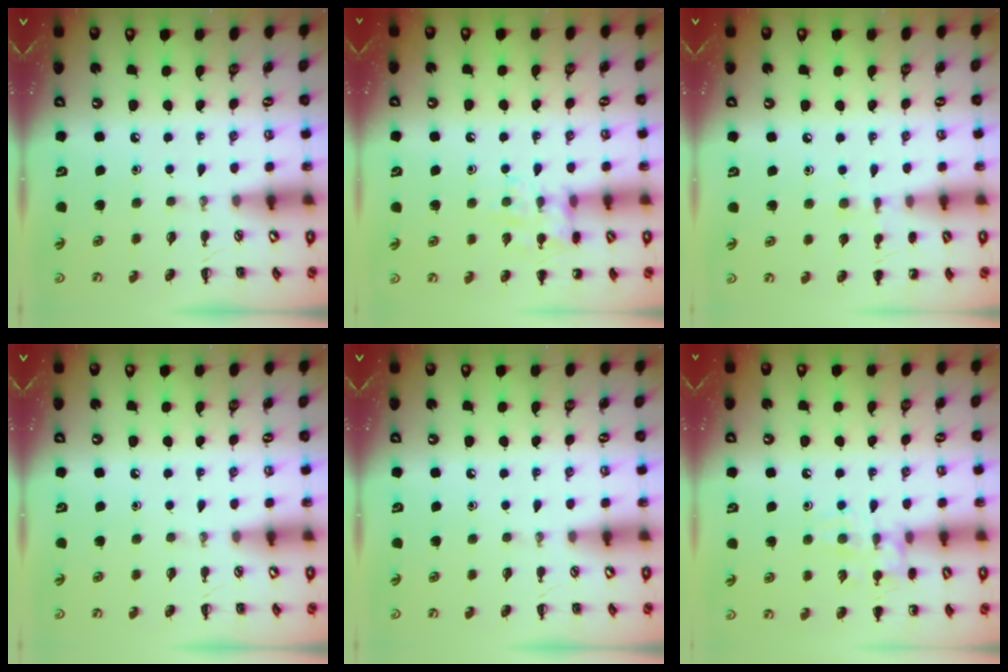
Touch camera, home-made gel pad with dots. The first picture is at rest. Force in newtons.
{"total": 11.6, "press": 11.5, "slide": 0.7}
{"total": 6.2, "press": 5.9, "slide": 1.8}
{"total": 0.0}
{"total": 0.0}
{"total": 11.4, "press": 11.3, "slide": 1.3}